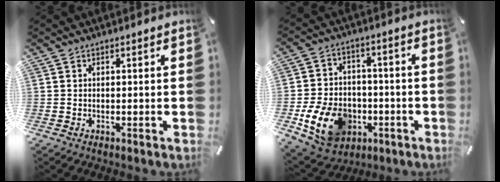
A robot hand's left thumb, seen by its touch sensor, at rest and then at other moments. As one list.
[{"total": 14.0, "force": [-5.0, 10.5, 7.7], "torque": [-0.144, 0.035, -0.081]}]